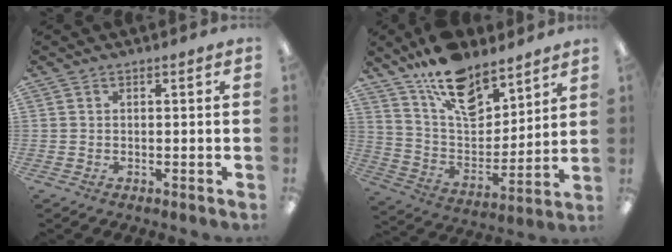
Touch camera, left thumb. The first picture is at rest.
{"total": 16.2, "force": [12.2, 7.7, 7.5], "torque": [-0.131, -0.081, 0.220]}